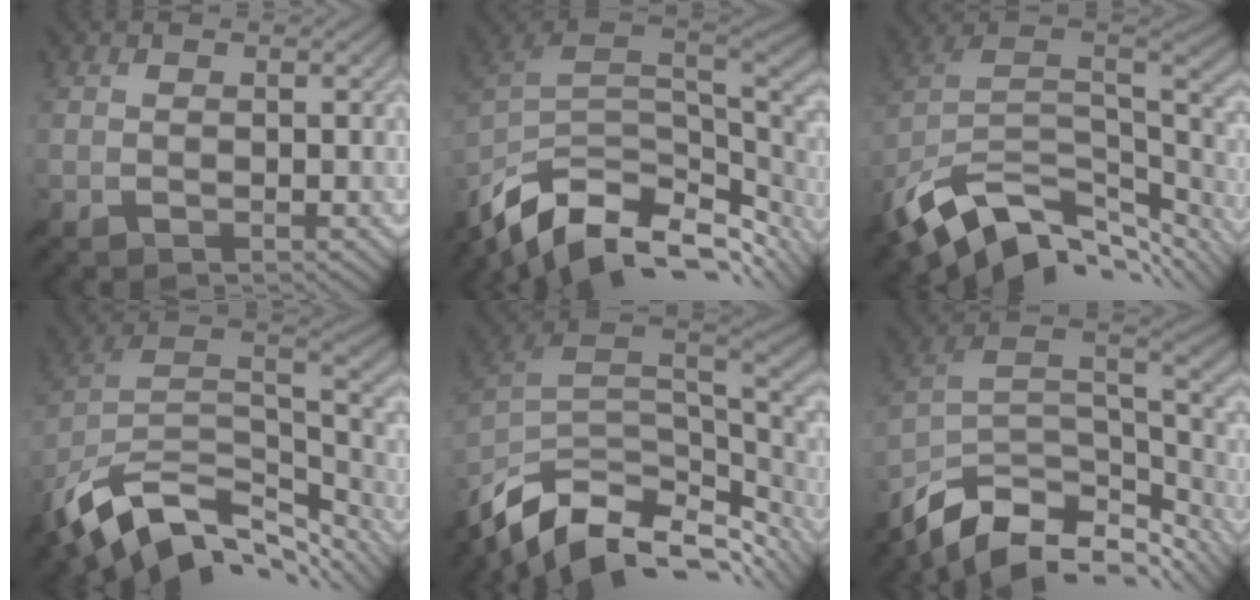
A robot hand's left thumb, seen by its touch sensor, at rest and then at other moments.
{"total": 13.6, "force": [-7.1, 7.0, 9.3], "torque": [-0.215, -0.020, -0.124]}
{"total": 13.9, "force": [-6.8, 7.3, 9.7], "torque": [-0.225, -0.012, -0.112]}
{"total": 14.2, "force": [-7.7, 7.3, 9.5], "torque": [-0.225, -0.013, -0.129]}
{"total": 13.5, "force": [-7.3, 6.7, 9.2], "torque": [-0.211, -0.019, -0.122]}
{"total": 14.1, "force": [-9.2, 6.8, 8.4], "torque": [-0.209, -0.020, -0.146]}